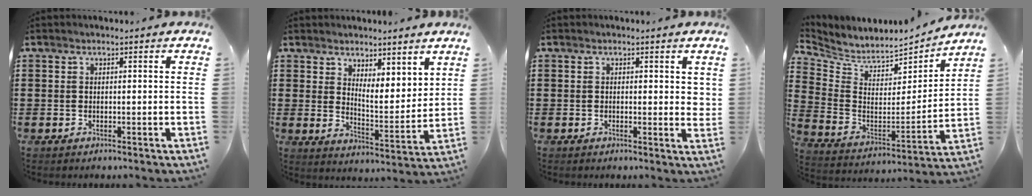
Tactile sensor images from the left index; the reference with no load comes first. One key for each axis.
{"total": 4.8, "fx": 4.3, "fy": 1.8, "fz": 1.0, "tx": -0.024, "ty": -0.029, "tz": 0.073}
{"total": 1.4, "fx": 0.4, "fy": 0.6, "fz": 1.1, "tx": -0.016, "ty": 0.002, "tz": 0.005}
{"total": 5.4, "fx": 5.2, "fy": 1.5, "fz": 0.3, "tx": -0.045, "ty": -0.051, "tz": 0.087}